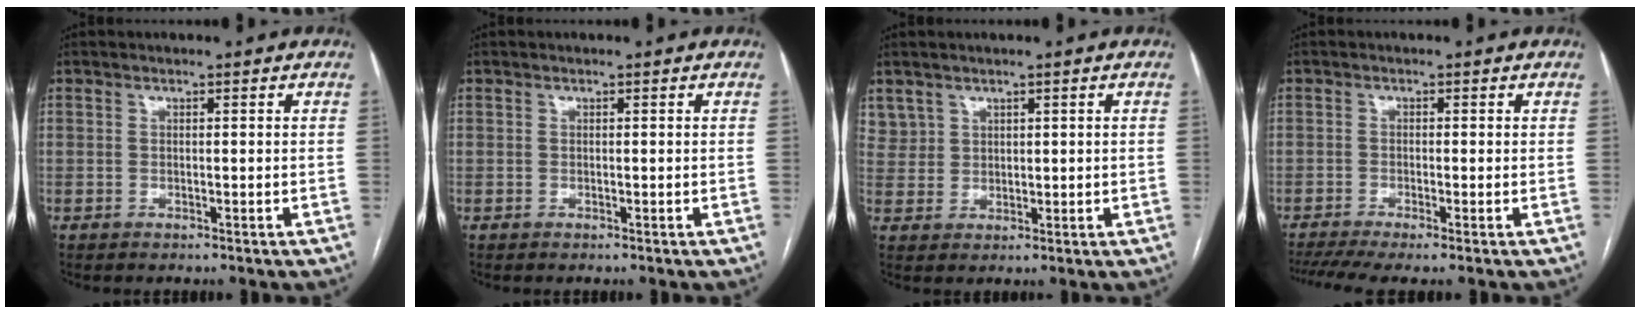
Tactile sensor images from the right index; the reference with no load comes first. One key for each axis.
{"total": 0.0}
{"total": 3.7, "fx": 2.5, "fy": 2.7, "fz": 0.0, "tx": 0.009, "ty": 0.009, "tz": 0.054}
{"total": 4.2, "fx": -2.8, "fy": 0.3, "fz": 3.1, "tx": -0.057, "ty": -0.007, "tz": -0.050}